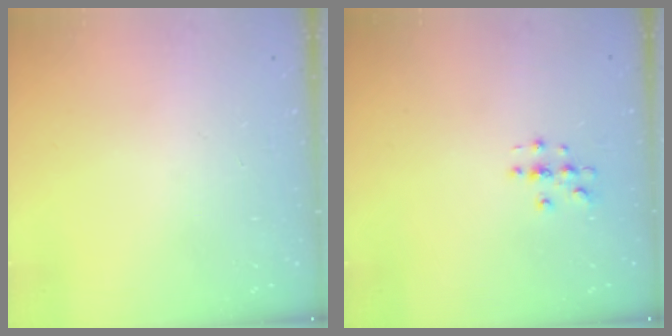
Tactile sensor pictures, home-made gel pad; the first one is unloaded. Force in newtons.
{"total": 2.8, "press": 2.8, "slide": 0.2}